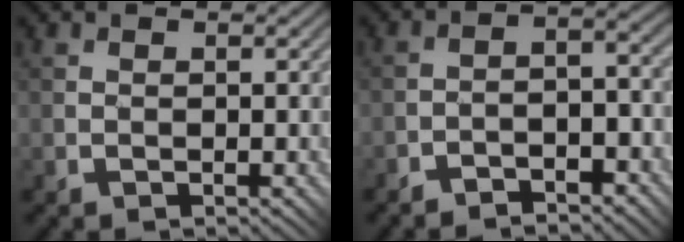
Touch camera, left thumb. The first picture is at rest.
{"total": 4.0, "force": [-3.3, 1.0, 2.1], "torque": [-0.025, 0.012, -0.064]}